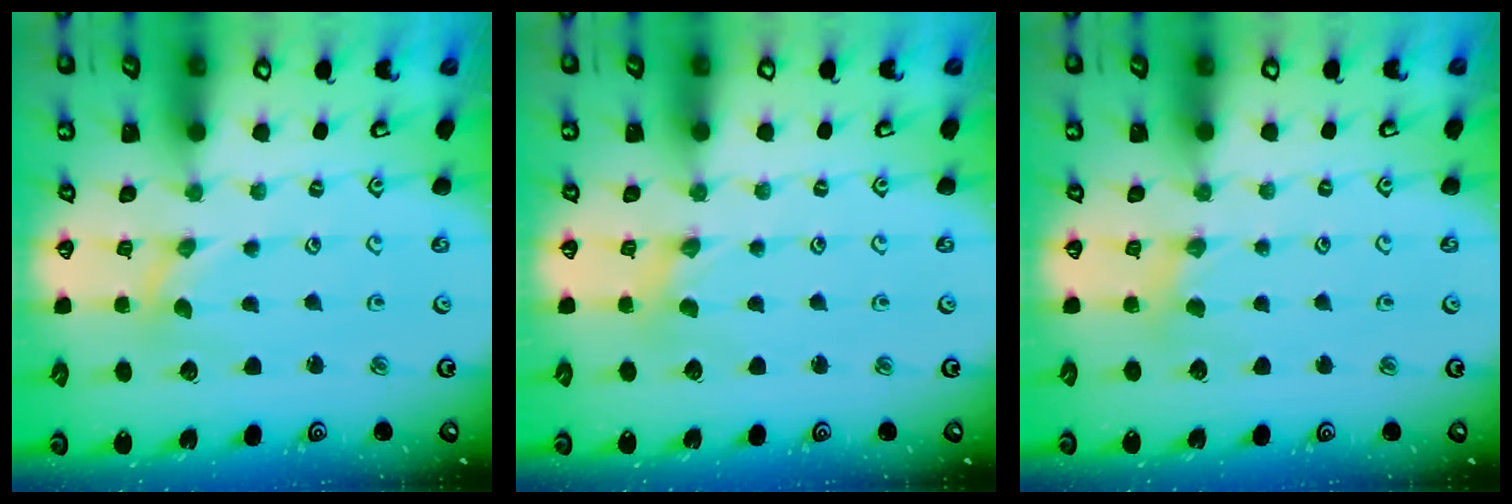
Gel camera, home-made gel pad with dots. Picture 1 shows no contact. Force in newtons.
{"total": 0.0}
{"total": 3.2, "press": 3.2, "slide": 0.5}